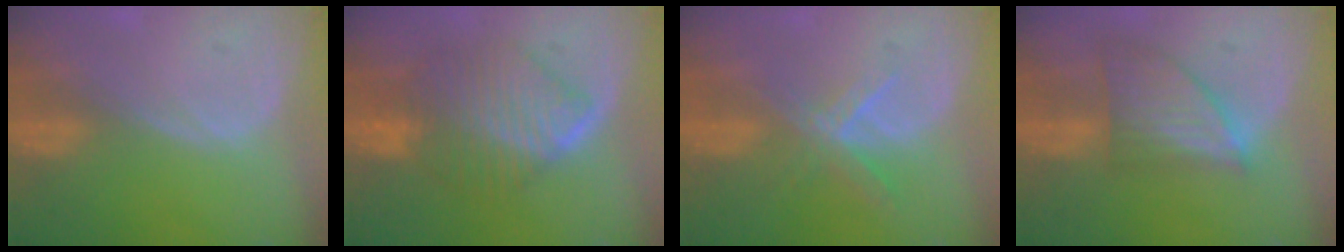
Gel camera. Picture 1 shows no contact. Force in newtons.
{"total": 9.1, "press": 9.1, "slide": 0.5}
{"total": 5.6, "press": 4.9, "slide": 2.8}
{"total": 7.5, "press": 6.8, "slide": 3.1}